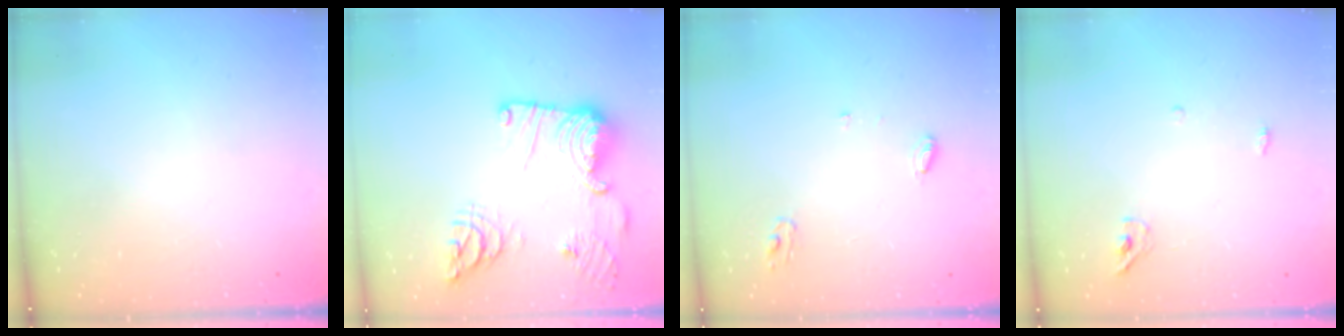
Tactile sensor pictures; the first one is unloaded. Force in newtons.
{"total": 18.8, "press": 18.6, "slide": 2.3}
{"total": 4.9, "press": 4.9, "slide": 0.3}
{"total": 3.9, "press": 3.7, "slide": 1.2}